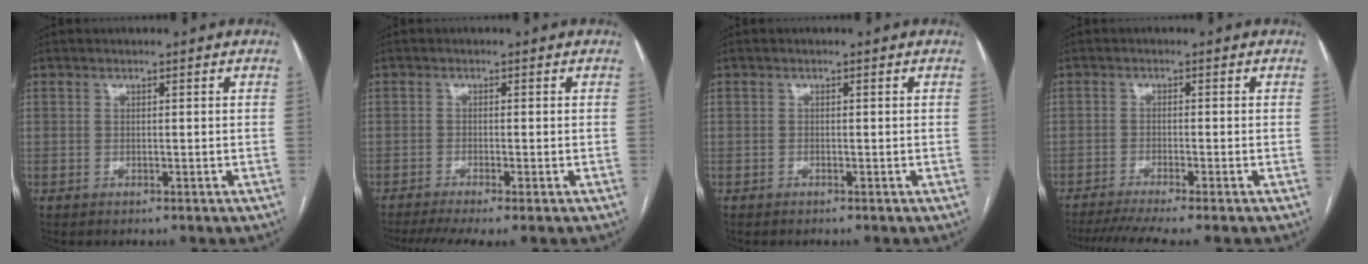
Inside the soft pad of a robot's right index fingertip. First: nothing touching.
{"total": 6.1, "force": [-4.5, 0.2, 4.0], "torque": [-0.063, -0.010, -0.075]}
{"total": 0.0}
{"total": 7.9, "force": [-6.6, -0.7, 4.2], "torque": [-0.056, -0.018, -0.105]}